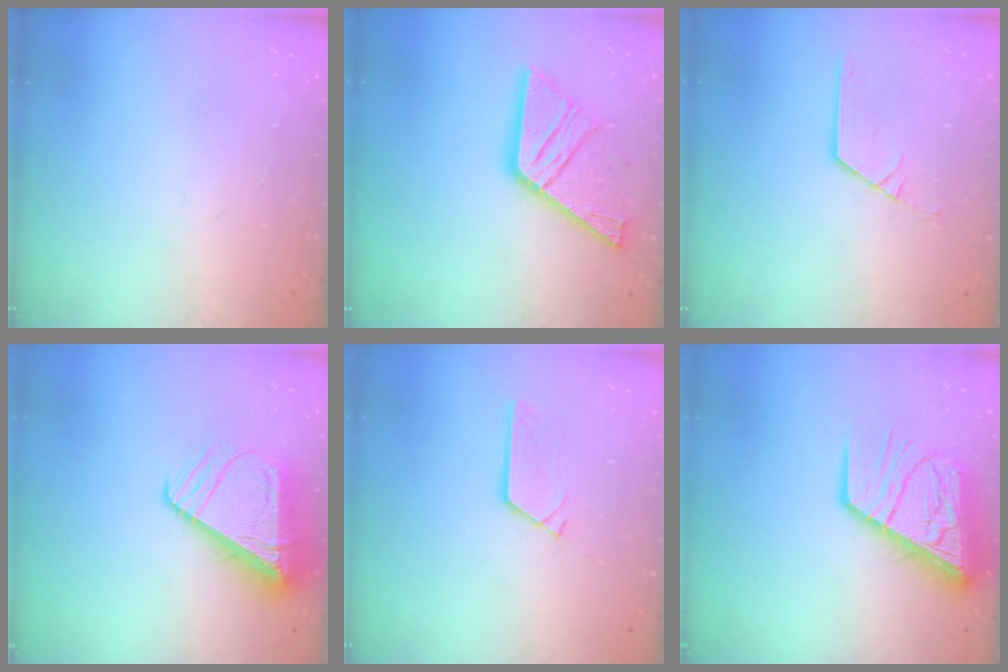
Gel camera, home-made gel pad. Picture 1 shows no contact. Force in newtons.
{"total": 18.0, "press": 17.9, "slide": 1.8}
{"total": 2.9, "press": 2.9, "slide": 0.2}
{"total": 11.3, "press": 11.2, "slide": 1.1}
{"total": 3.8, "press": 3.8, "slide": 0.4}
{"total": 13.5, "press": 13.4, "slide": 1.4}